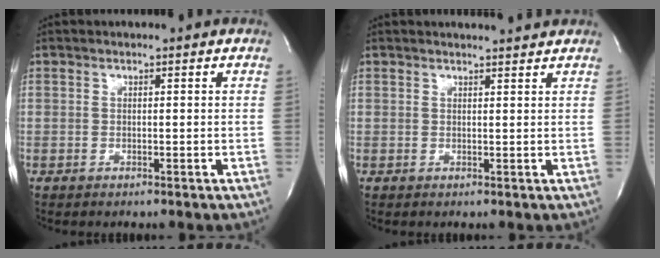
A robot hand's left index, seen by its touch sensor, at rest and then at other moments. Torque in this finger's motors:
{"motor_torque": [0.54, -0.81, -0.13, -0.01]}